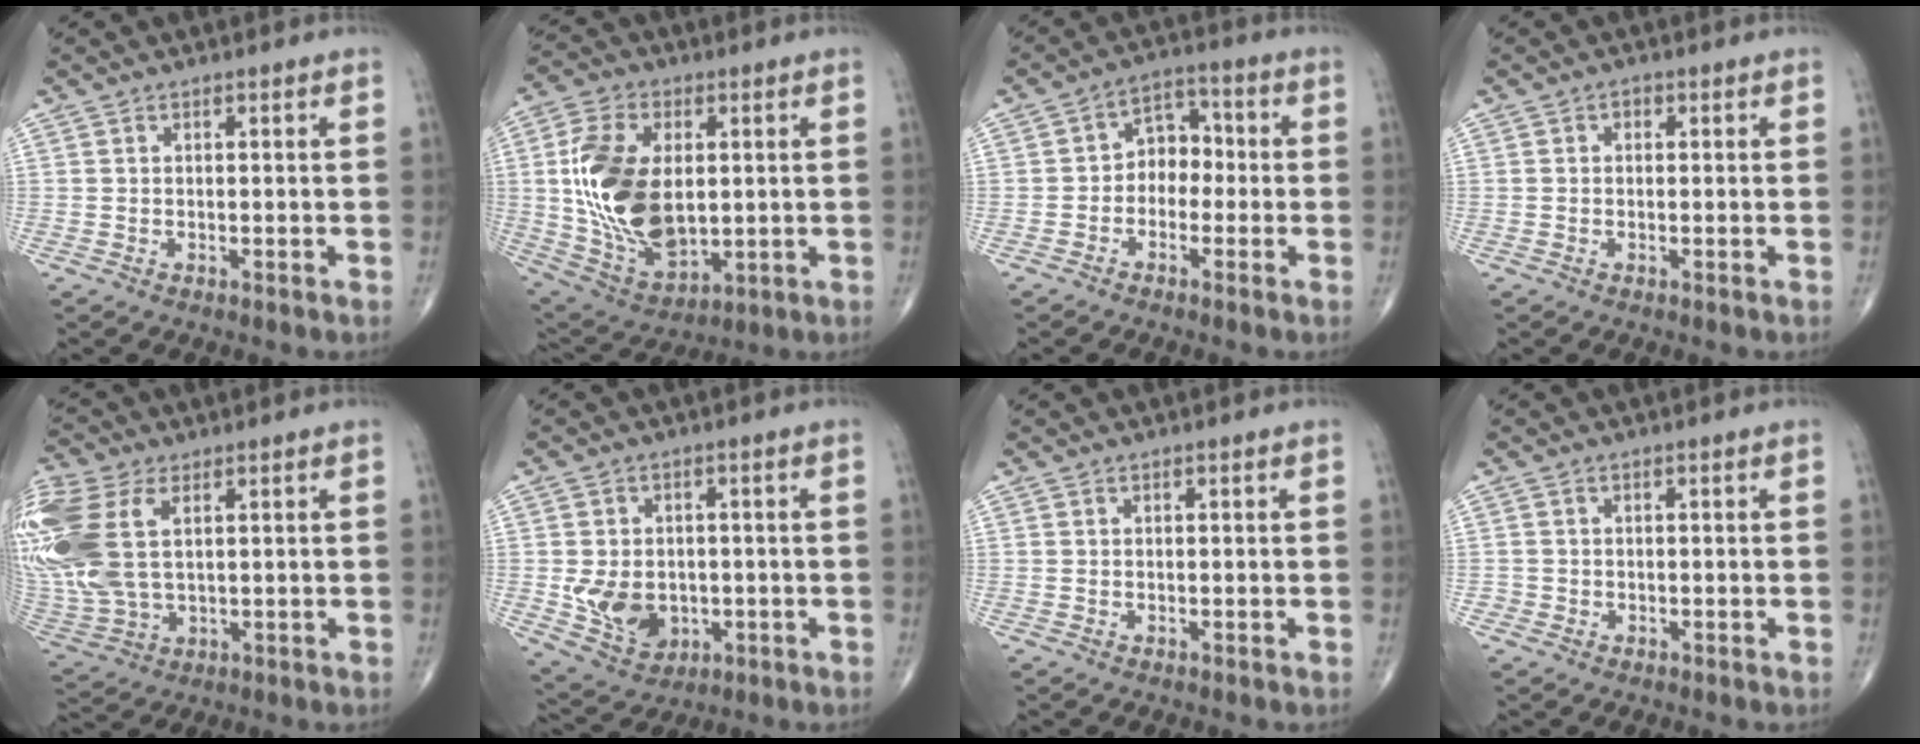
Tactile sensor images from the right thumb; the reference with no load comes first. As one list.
[{"total": 20.1, "force": [1.6, 12.1, 16.0], "torque": [-0.299, -0.013, 0.044]}, {"total": 6.4, "force": [-1.2, 4.9, 4.0], "torque": [-0.028, 0.034, -0.036]}, {"total": 1.7, "force": [0.5, 1.3, 1.0], "torque": [-0.003, 0.002, 0.003]}, {"total": 22.3, "force": [5.5, 13.5, 16.9], "torque": [-0.445, 0.010, 0.114]}, {"total": 9.3, "force": [-1.2, 7.2, 5.7], "torque": [-0.074, -0.002, -0.003]}, {"total": 0.0}, {"total": 1.0, "force": [-0.4, 1.0, -0.1], "torque": [0.006, 0.005, -0.011]}]